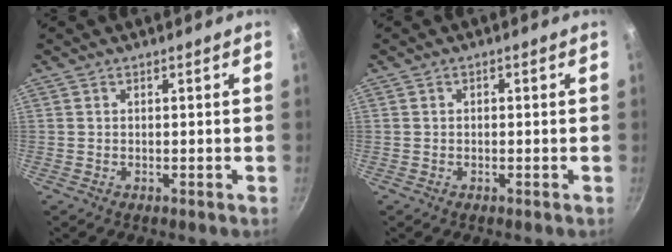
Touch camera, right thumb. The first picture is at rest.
{"total": 0.7, "force": [-0.1, 0.6, 0.4], "torque": [-0.005, 0.005, -0.001]}